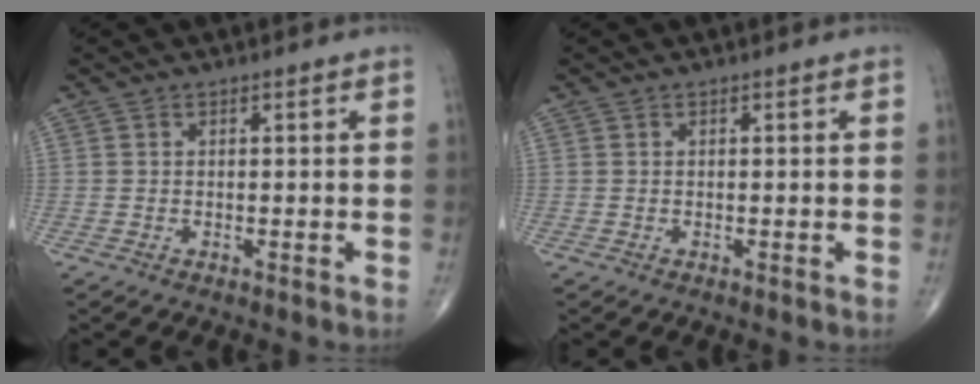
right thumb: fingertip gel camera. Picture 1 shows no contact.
{"total": 0.0}